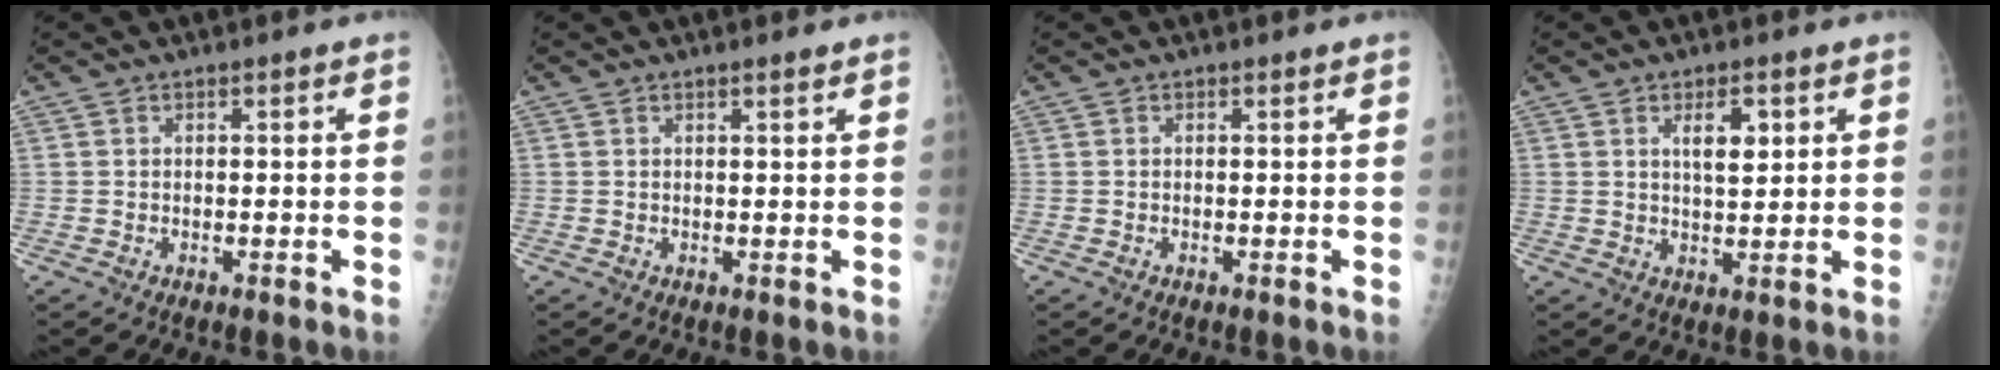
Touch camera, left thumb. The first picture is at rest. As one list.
[{"total": 0.8, "force": [0.7, 0.0, 0.5], "torque": [-0.008, -0.005, 0.012]}, {"total": 0.0}, {"total": 5.0, "force": [2.1, 2.2, 4.1], "torque": [-0.051, -0.011, 0.036]}]